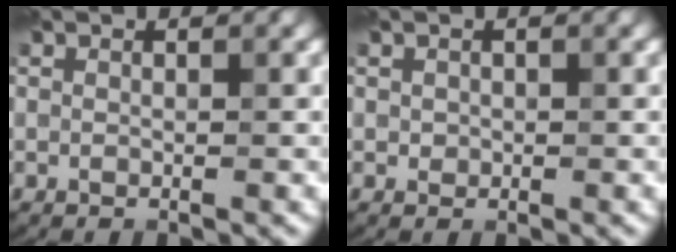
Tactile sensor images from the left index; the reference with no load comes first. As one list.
[{"total": 0.6, "force": [0.2, 0.6, 0.1], "torque": [0.002, 0.001, 0.000]}]